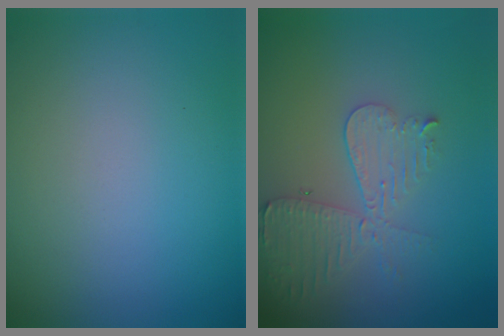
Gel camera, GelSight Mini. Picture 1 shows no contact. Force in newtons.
{"total": 4.4, "press": 3.8, "slide": 2.1}